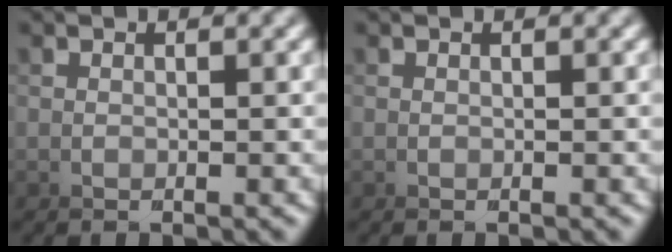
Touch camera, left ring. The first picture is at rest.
{"total": 0.0}